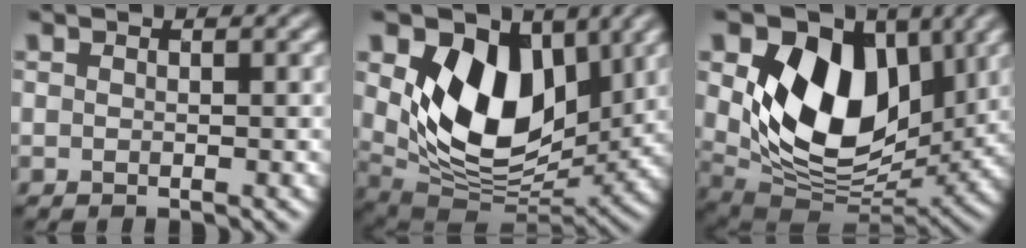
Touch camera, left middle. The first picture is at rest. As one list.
[{"total": 11.0, "force": [2.7, 7.0, 8.0], "torque": [-0.138, -0.017, 0.045]}, {"total": 12.4, "force": [2.8, 8.1, 8.9], "torque": [-0.145, -0.014, 0.048]}]